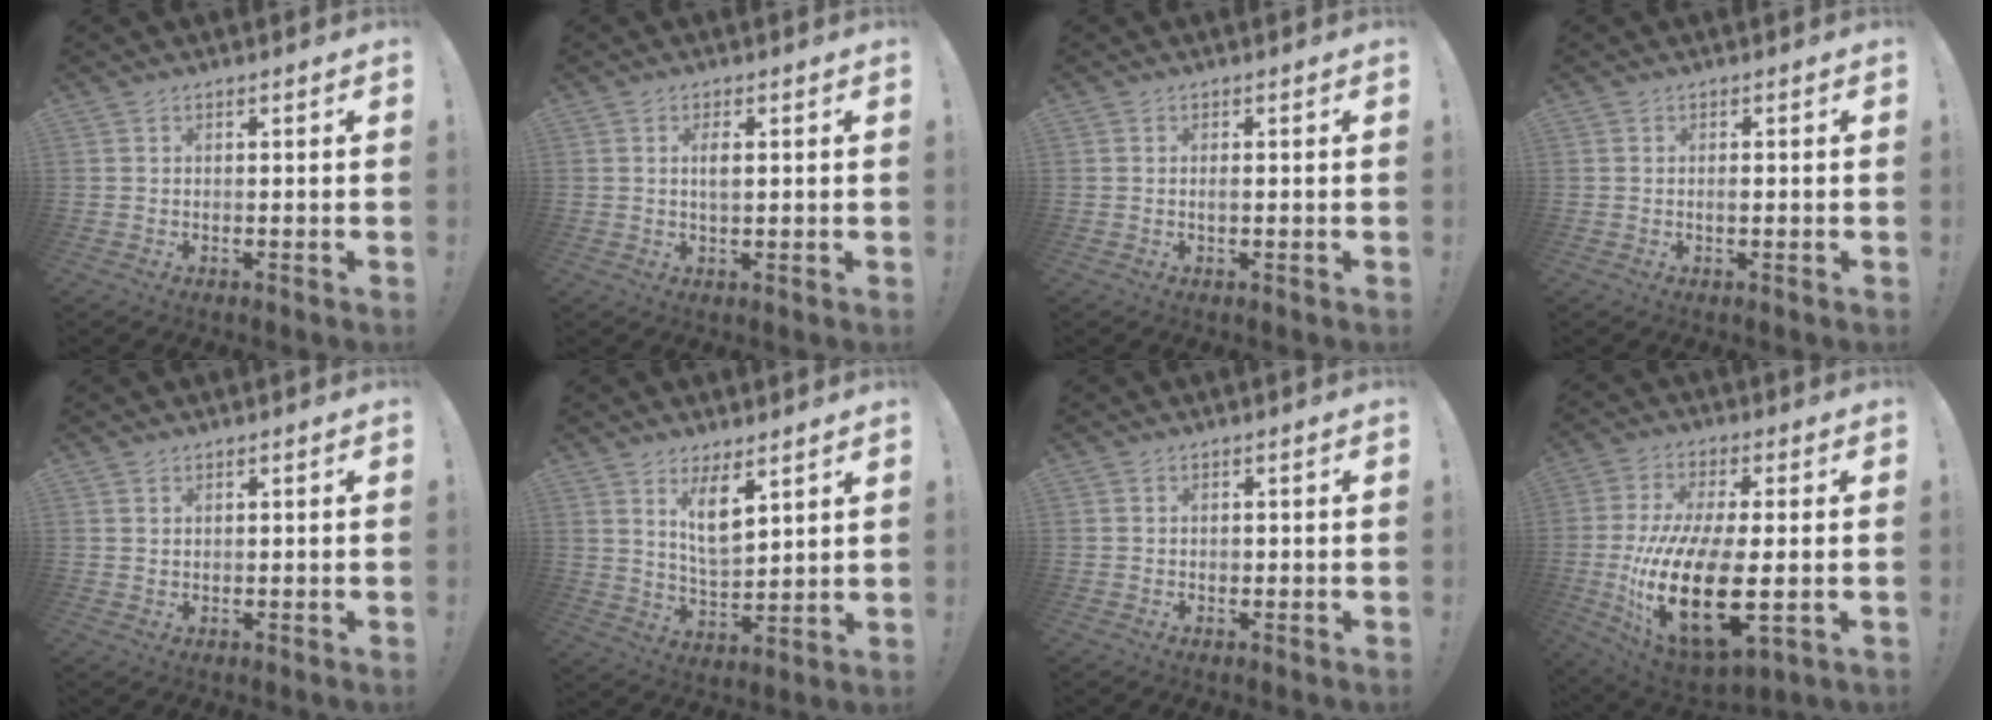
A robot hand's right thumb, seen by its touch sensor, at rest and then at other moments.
{"total": 3.0, "force": [0.6, 1.1, 2.7], "torque": [-0.048, -0.006, 0.003]}
{"total": 0.8, "force": [-0.3, 0.3, 0.7], "torque": [-0.011, 0.000, -0.007]}
{"total": 0.9, "force": [-0.4, 0.3, 0.8], "torque": [-0.010, 0.001, -0.009]}
{"total": 1.2, "force": [1.0, 0.7, 0.3], "torque": [0.001, -0.003, 0.018]}
{"total": 9.8, "force": [6.0, 4.8, 6.0], "torque": [-0.088, -0.038, 0.113]}
{"total": 0.8, "force": [-0.2, 0.8, 0.2], "torque": [-0.007, 0.005, -0.004]}
{"total": 25.0, "force": [-3.2, 10.9, 22.2], "torque": [-0.424, -0.017, -0.045]}